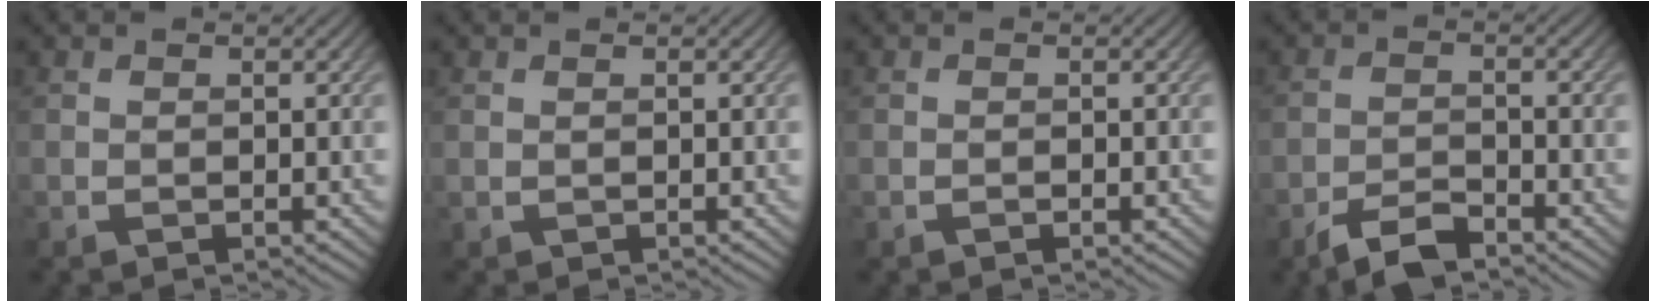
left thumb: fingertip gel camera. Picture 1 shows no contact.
{"total": 0.0}
{"total": 0.7, "force": [-0.5, 0.0, 0.5], "torque": [-0.010, 0.000, -0.009]}
{"total": 4.4, "force": [-3.5, 1.2, 2.4], "torque": [-0.047, 0.002, -0.071]}